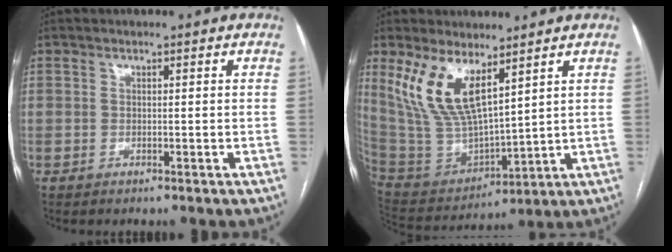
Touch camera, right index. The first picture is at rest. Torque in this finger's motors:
{"motor_torque": [1.35, 0.78, 0.35, 0.21]}